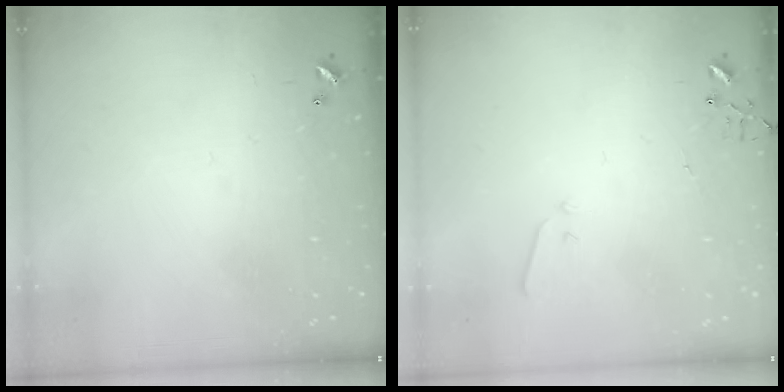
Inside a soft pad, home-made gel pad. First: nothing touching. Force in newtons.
{"total": 3.3, "press": 3.2, "slide": 0.6}